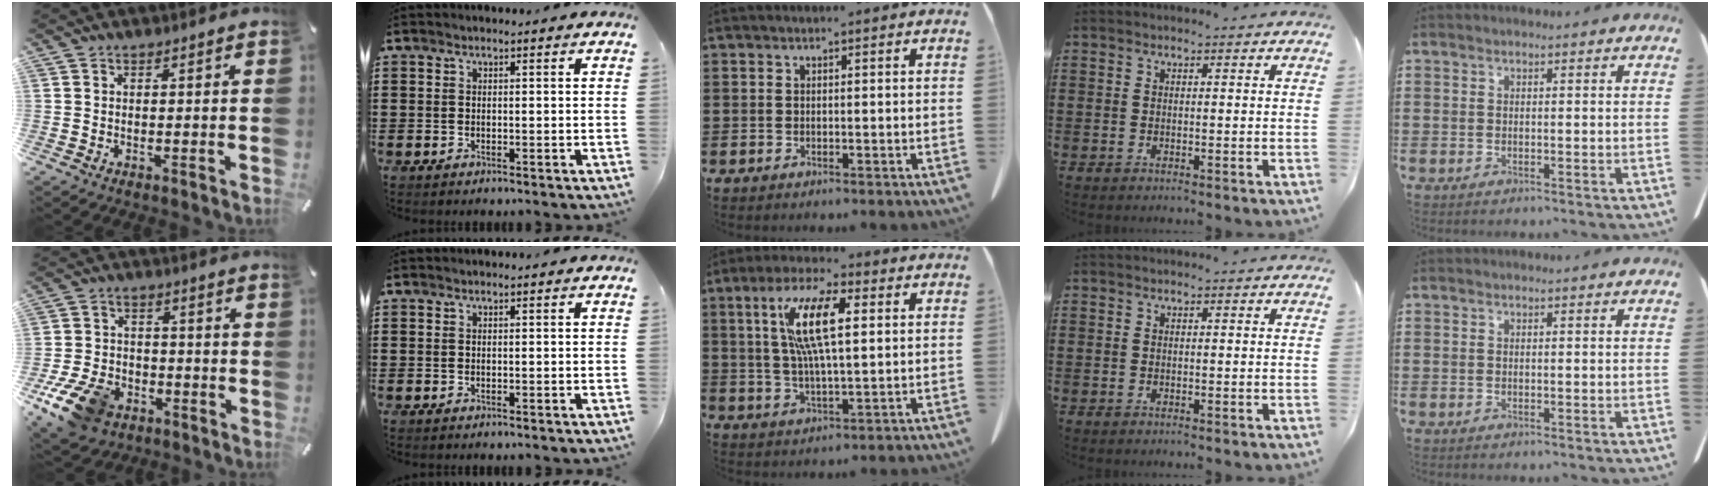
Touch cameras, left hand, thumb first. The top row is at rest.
{"thumb": {"total": 12.5, "force": [-7.1, 8.0, 6.4], "torque": [-0.131, 0.044, -0.127]}, "middle": {"total": 11.3, "force": [3.6, 3.5, 10.1], "torque": [-0.214, 0.008, 0.057]}}